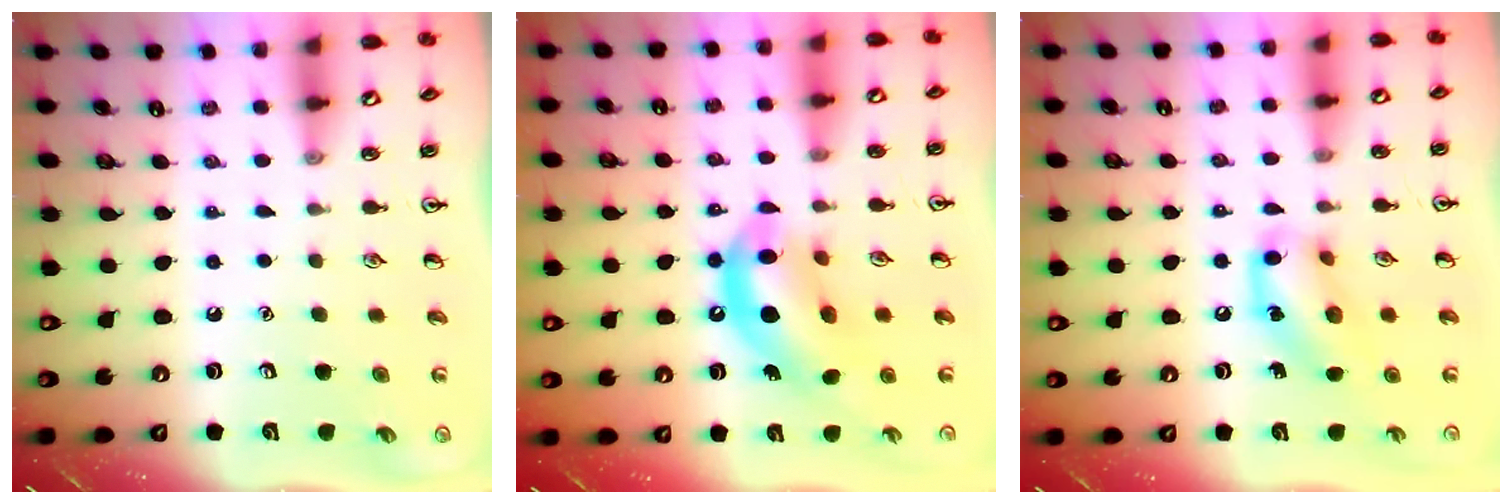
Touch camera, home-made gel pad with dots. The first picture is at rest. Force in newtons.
{"total": 13.3, "press": 12.7, "slide": 3.9}
{"total": 12.7, "press": 12.5, "slide": 2.2}